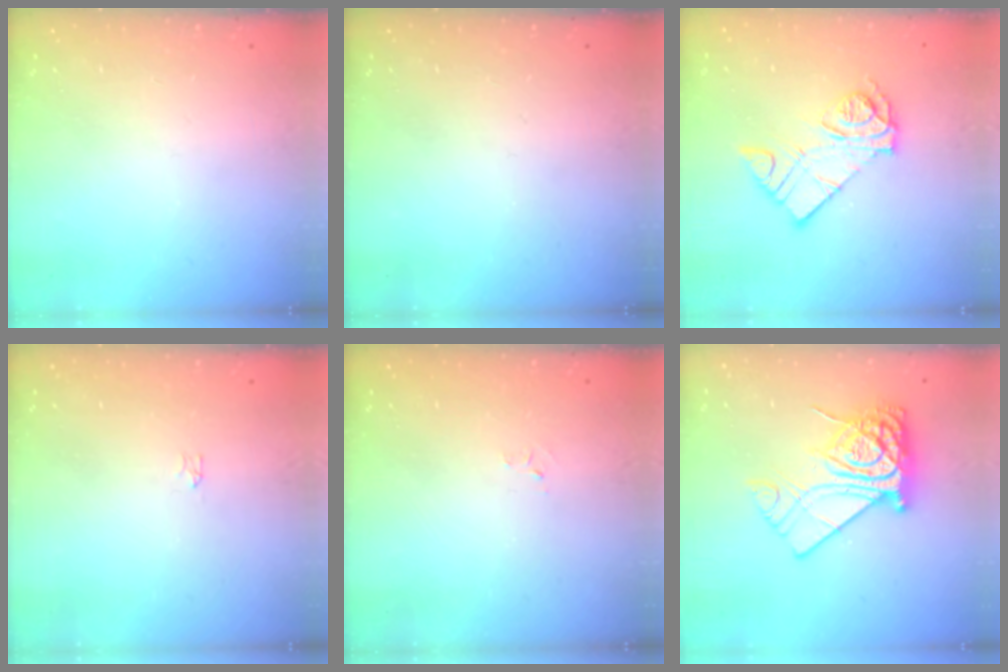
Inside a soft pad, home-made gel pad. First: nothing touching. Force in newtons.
{"total": 0.0}
{"total": 12.1, "press": 12.1, "slide": 1.0}
{"total": 0.0}
{"total": 2.6, "press": 2.6, "slide": 0.4}
{"total": 14.7, "press": 14.7, "slide": 1.5}